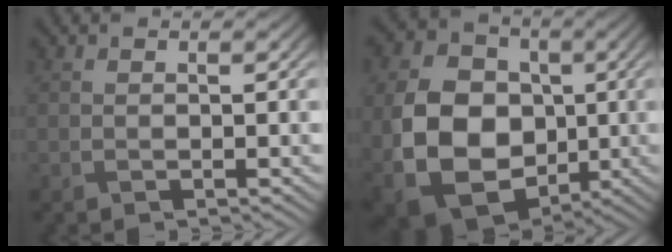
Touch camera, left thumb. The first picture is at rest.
{"total": 14.4, "force": [-2.0, 11.3, 8.6], "torque": [-0.200, -0.021, -0.035]}